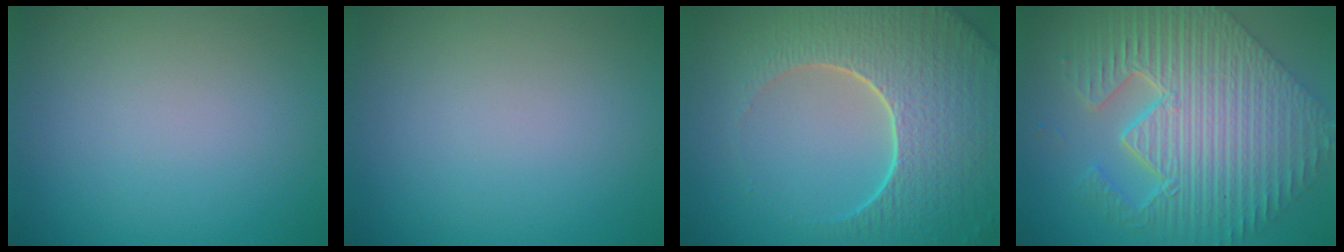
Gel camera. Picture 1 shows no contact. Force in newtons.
{"total": 0.0}
{"total": 8.7, "press": 6.4, "slide": 5.9}
{"total": 11.3, "press": 7.9, "slide": 8.1}